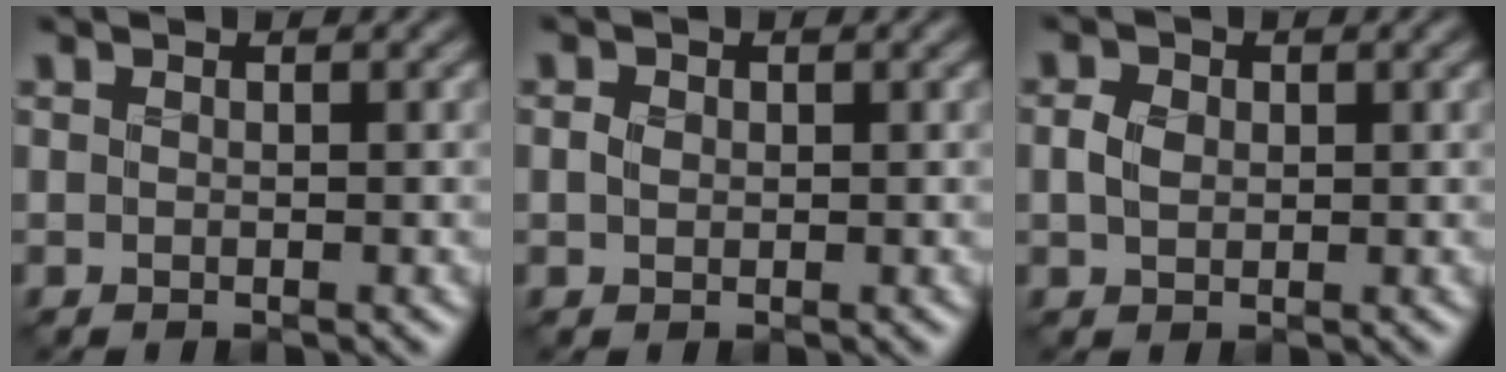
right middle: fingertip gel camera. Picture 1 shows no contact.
{"total": 0.7, "force": [-0.1, 0.6, 0.3], "torque": [-0.010, -0.002, -0.002]}
{"total": 1.6, "force": [-0.1, 1.3, 1.0], "torque": [-0.026, -0.001, -0.002]}